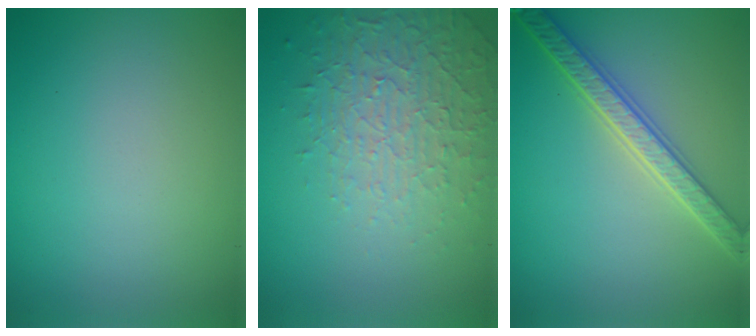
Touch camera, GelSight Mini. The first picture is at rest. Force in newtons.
{"total": 4.5, "press": 3.1, "slide": 3.3}
{"total": 4.0, "press": 3.9, "slide": 0.9}